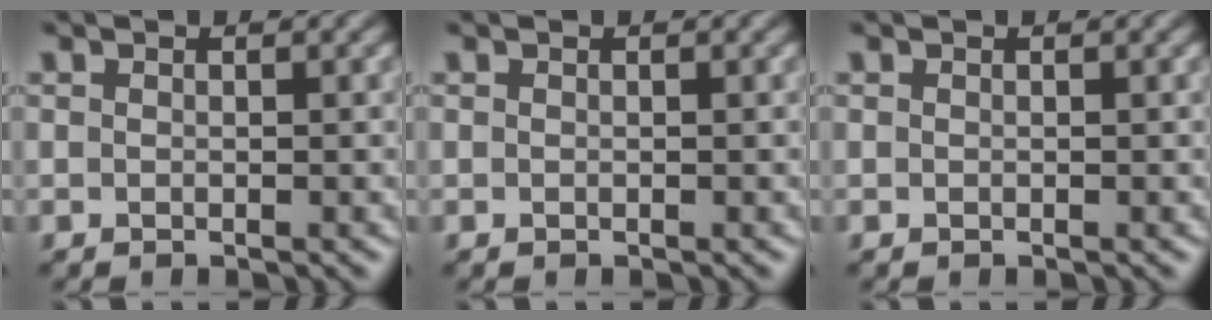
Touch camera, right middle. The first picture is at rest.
{"total": 0.0}
{"total": 0.0}